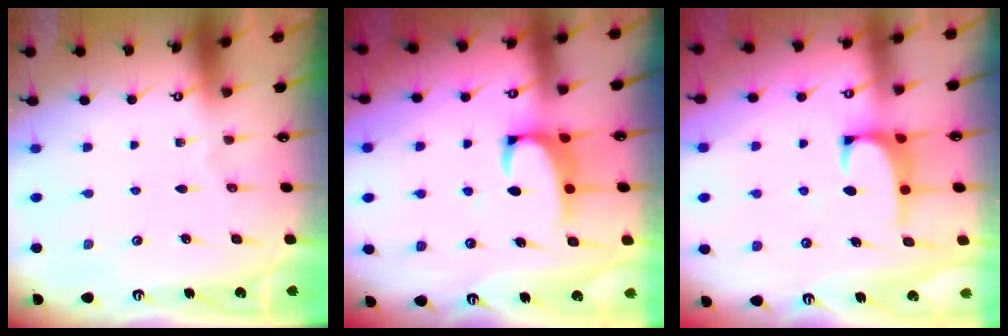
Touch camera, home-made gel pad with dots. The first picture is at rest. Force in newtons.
{"total": 2.1, "press": 1.8, "slide": 0.9}
{"total": 1.0, "press": 0.9, "slide": 0.4}